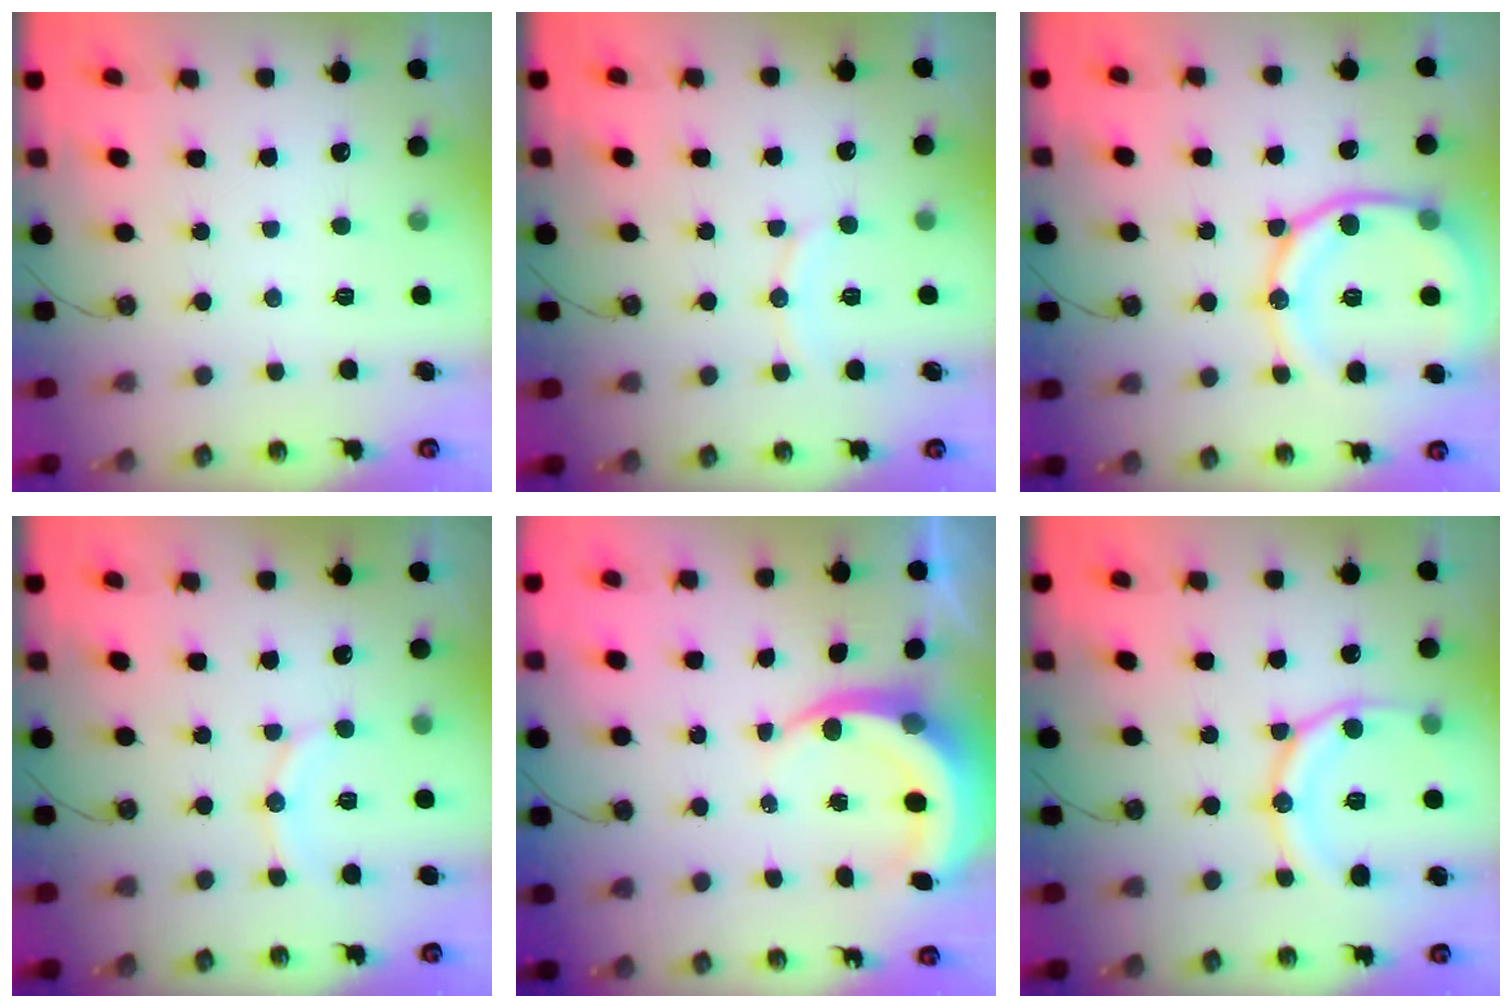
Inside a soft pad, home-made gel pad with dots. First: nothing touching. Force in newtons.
{"total": 7.8, "press": 7.8, "slide": 0.7}
{"total": 17.7, "press": 17.6, "slide": 1.9}
{"total": 9.6, "press": 9.2, "slide": 2.8}
{"total": 7.1, "press": 7.0, "slide": 1.1}
{"total": 16.3, "press": 16.2, "slide": 1.8}